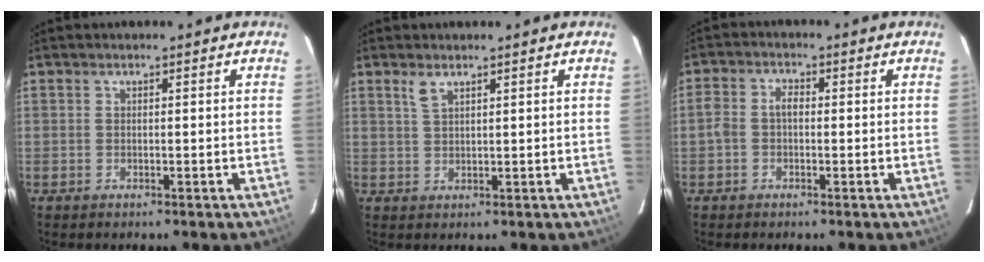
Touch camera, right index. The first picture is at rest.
{"total": 2.2, "force": [1.4, 0.8, 1.4], "torque": [-0.028, 0.003, 0.030]}
{"total": 3.1, "force": [-0.7, 2.1, 2.2], "torque": [-0.044, 0.012, -0.016]}